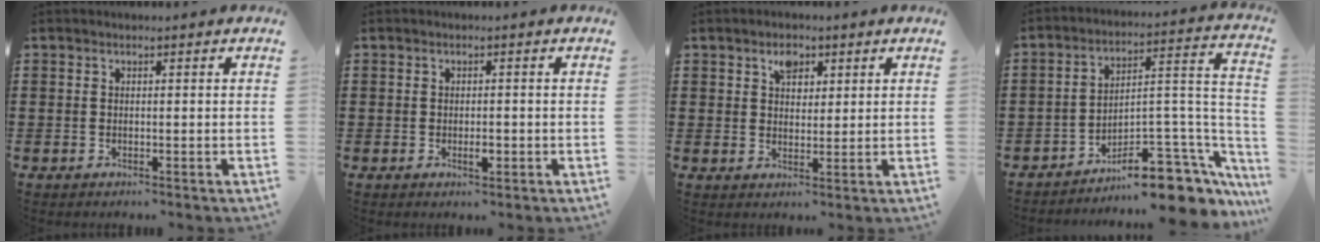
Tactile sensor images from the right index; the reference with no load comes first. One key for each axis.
{"total": 1.8, "fx": -0.5, "fy": 0.7, "fz": 1.5, "tx": -0.028, "ty": 0.001, "tz": -0.008}
{"total": 3.2, "fx": 1.9, "fy": 2.1, "fz": 1.6, "tx": -0.023, "ty": 0.000, "tz": 0.031}
{"total": 11.0, "fx": -9.0, "fy": 3.0, "fz": 5.7, "tx": -0.067, "ty": 0.033, "tz": -0.168}